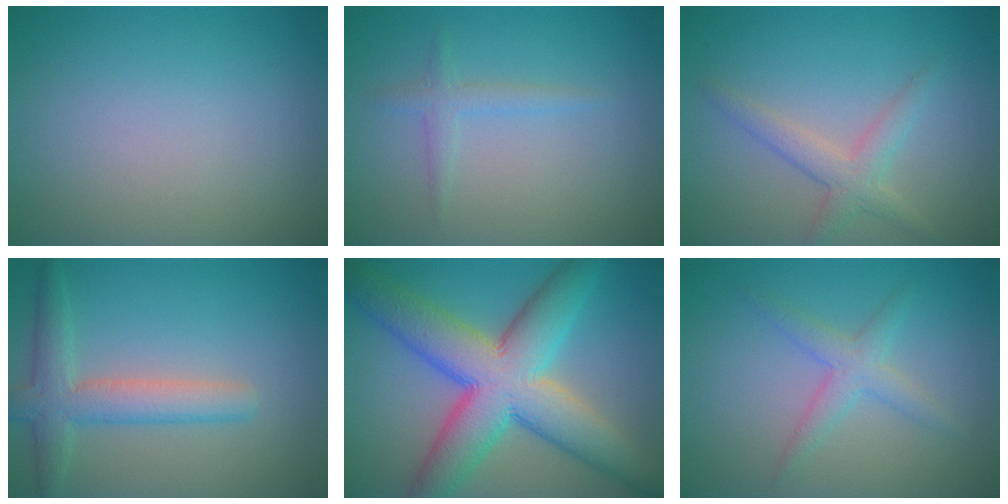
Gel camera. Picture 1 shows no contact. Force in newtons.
{"total": 1.5, "press": 1.4, "slide": 0.2}
{"total": 2.6, "press": 2.6, "slide": 0.2}
{"total": 4.1, "press": 4.1, "slide": 0.2}
{"total": 11.1, "press": 11.1, "slide": 0.3}
{"total": 2.4, "press": 2.4, "slide": 0.1}